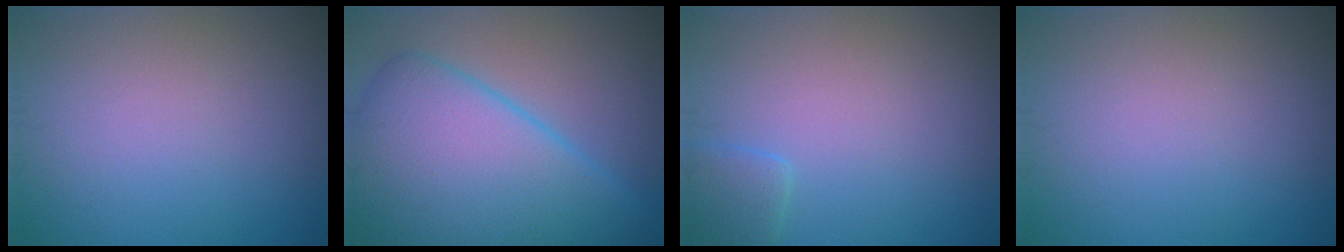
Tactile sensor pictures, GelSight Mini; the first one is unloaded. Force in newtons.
{"total": 12.0, "press": 12.0, "slide": 0.2}
{"total": 1.6, "press": 1.6, "slide": 0.1}
{"total": 0.0}